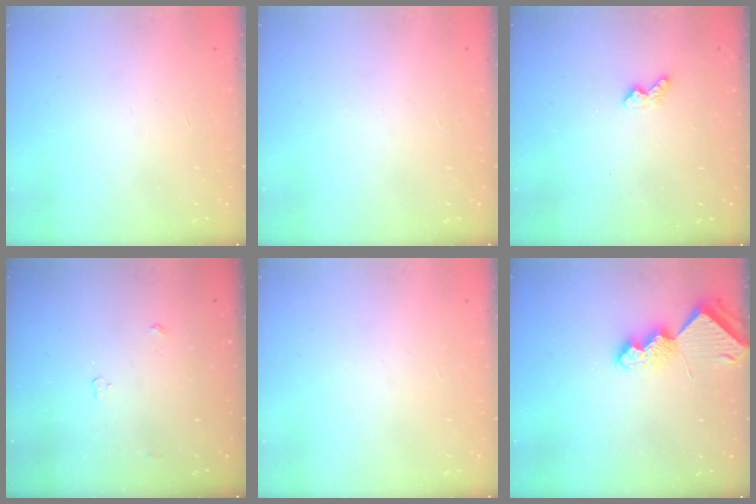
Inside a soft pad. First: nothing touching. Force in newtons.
{"total": 0.0}
{"total": 3.4, "press": 3.4, "slide": 0.6}
{"total": 3.0, "press": 2.9, "slide": 0.5}
{"total": 0.0}
{"total": 7.3, "press": 7.2, "slide": 0.9}